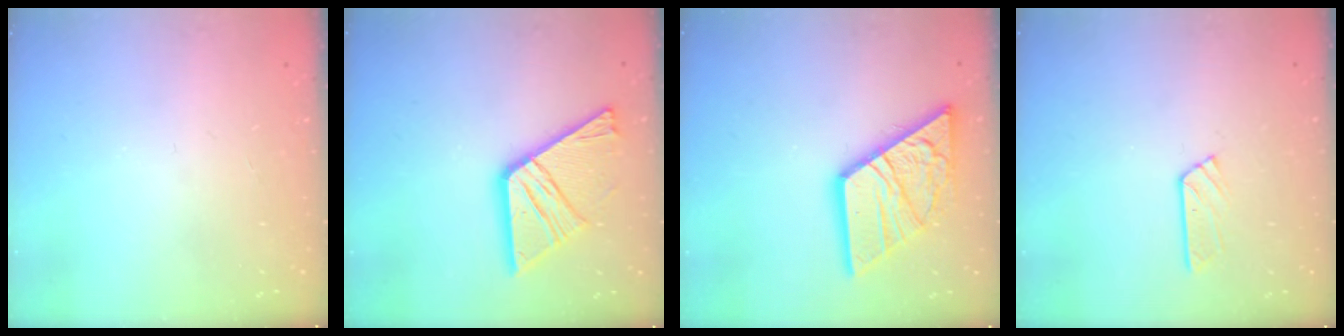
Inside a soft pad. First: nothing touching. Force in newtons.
{"total": 18.0, "press": 17.9, "slide": 1.8}
{"total": 20.0, "press": 19.9, "slide": 2.2}
{"total": 4.0, "press": 3.9, "slide": 0.3}